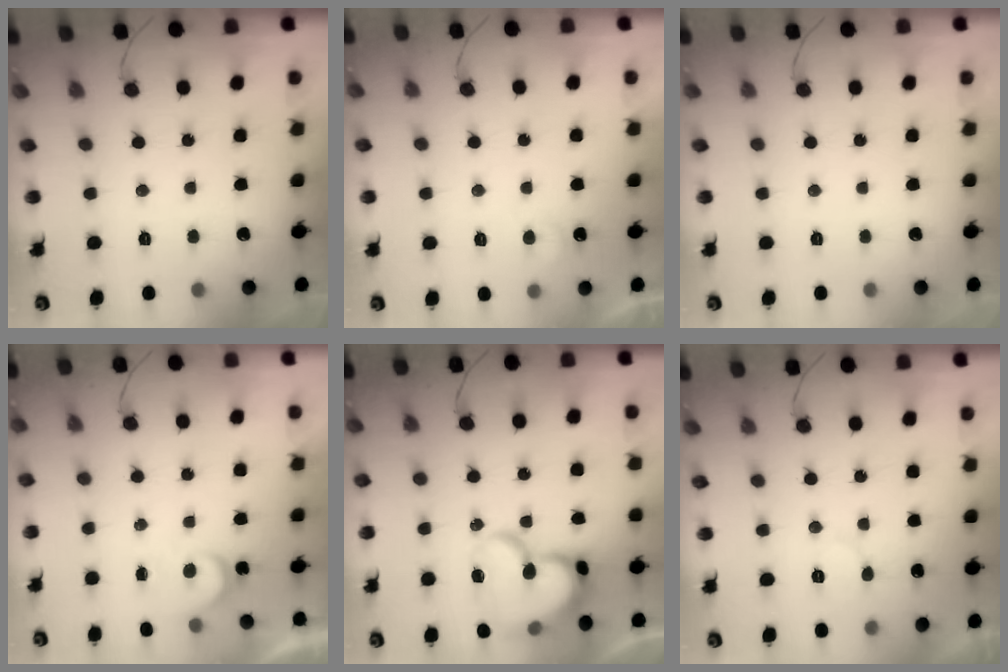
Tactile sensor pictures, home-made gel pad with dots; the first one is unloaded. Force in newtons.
{"total": 5.3, "press": 5.3, "slide": 0.5}
{"total": 0.0}
{"total": 3.6, "press": 3.6, "slide": 0.4}
{"total": 17.8, "press": 17.7, "slide": 1.8}
{"total": 4.8, "press": 4.8, "slide": 0.4}